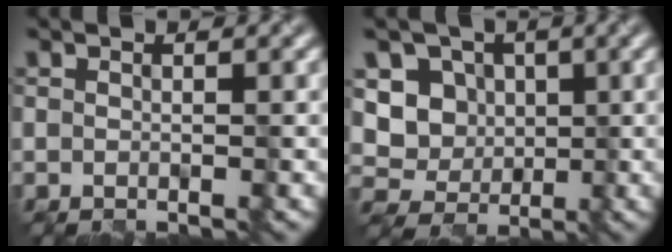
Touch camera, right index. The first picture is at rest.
{"total": 6.0, "force": [0.9, 5.4, 2.5], "torque": [-0.044, 0.008, 0.000]}